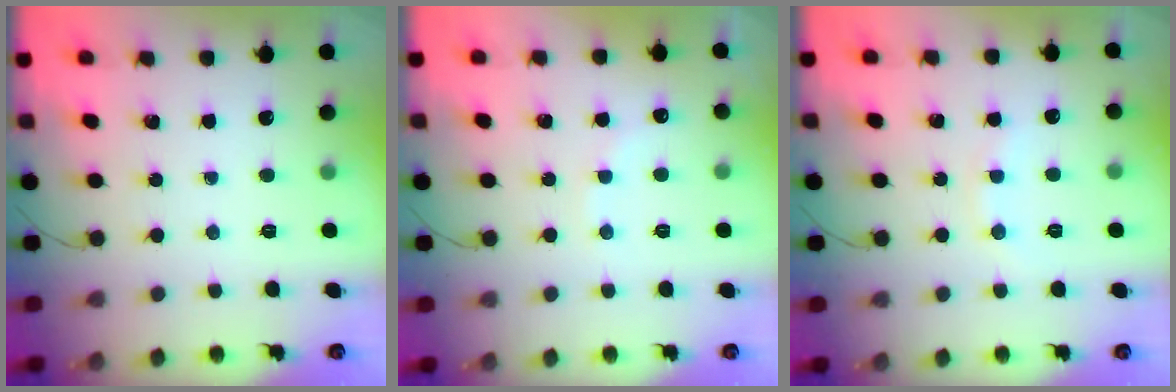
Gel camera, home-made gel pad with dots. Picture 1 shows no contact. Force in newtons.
{"total": 6.5, "press": 6.4, "slide": 1.4}
{"total": 6.0, "press": 5.8, "slide": 1.2}